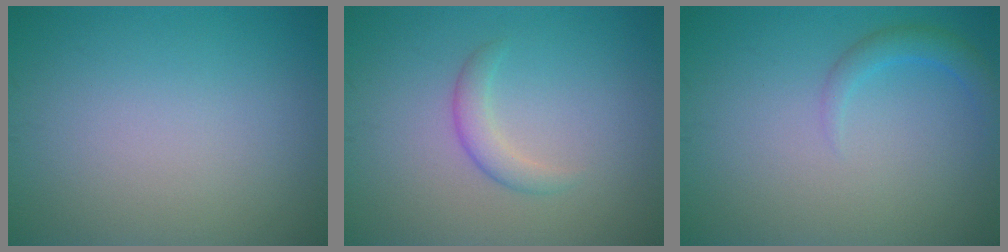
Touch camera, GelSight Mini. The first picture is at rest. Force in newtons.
{"total": 1.8, "press": 1.8, "slide": 0.1}
{"total": 1.8, "press": 1.8, "slide": 0.2}